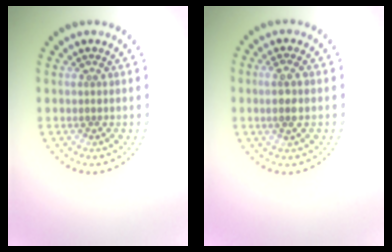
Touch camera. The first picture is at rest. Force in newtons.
{"total": 1.6, "press": 1.5, "slide": 0.7}